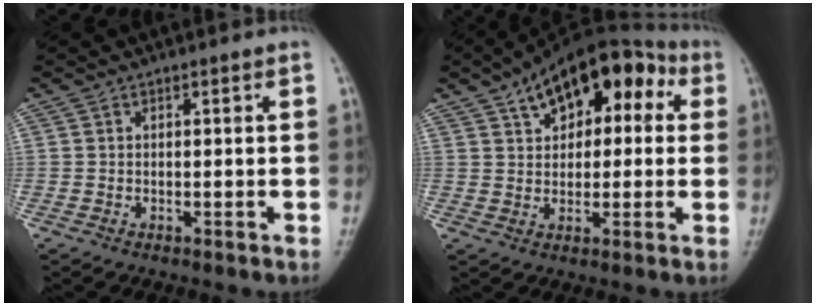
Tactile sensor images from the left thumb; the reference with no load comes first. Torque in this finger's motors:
{"motor_torque": [0.36, 3.55, 0.57, -0.15, 0.12]}